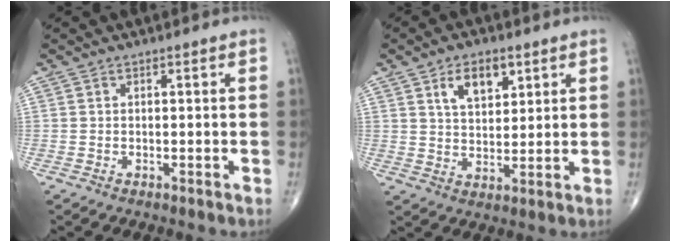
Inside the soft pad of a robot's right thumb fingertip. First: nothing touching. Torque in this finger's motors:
{"motor_torque": [0.05, 0.10, 0.49, 0.32, 0.16]}